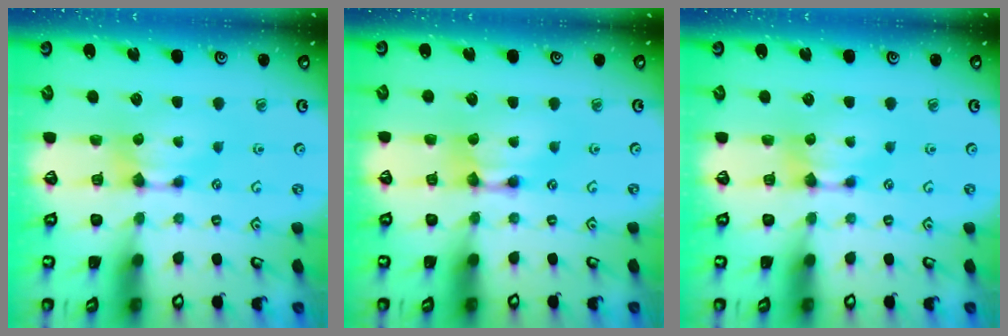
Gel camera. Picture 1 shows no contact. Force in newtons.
{"total": 2.1, "press": 2.1, "slide": 0.0}
{"total": 0.0}